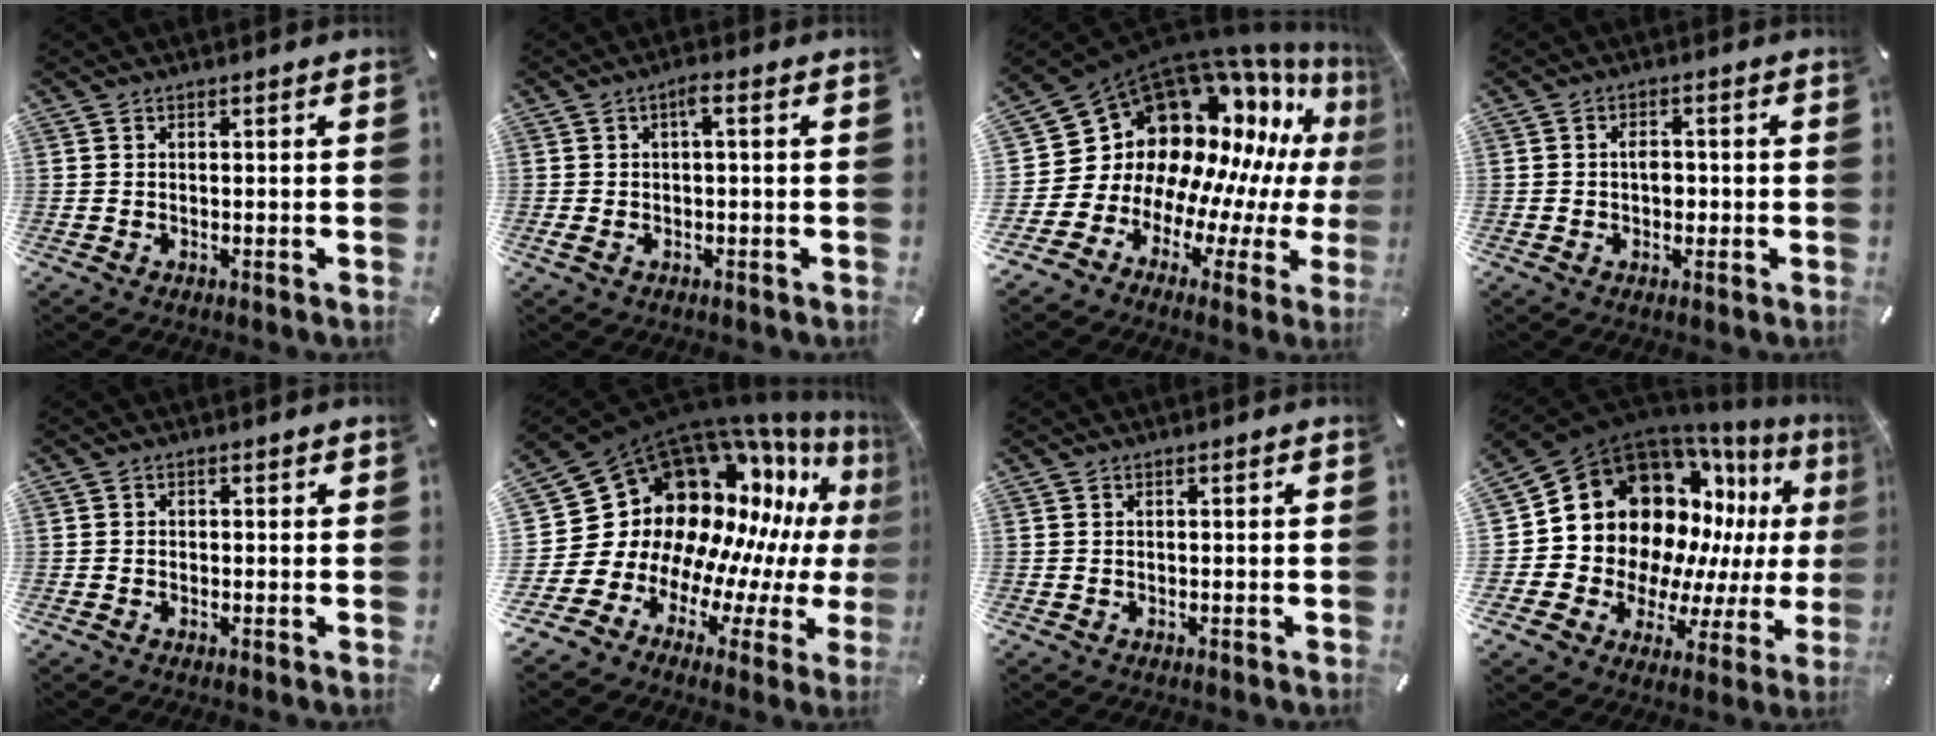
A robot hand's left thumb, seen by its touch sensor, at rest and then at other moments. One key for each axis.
{"total": 3.2, "fx": 0.0, "fy": 0.7, "fz": 3.2, "tx": -0.059, "ty": 0.006, "tz": -0.003}
{"total": 19.7, "fx": 9.5, "fy": 14.4, "fz": 9.4, "tx": -0.150, "ty": -0.133, "tz": 0.205}
{"total": 3.0, "fx": -0.5, "fy": 2.0, "fz": 2.2, "tx": -0.026, "ty": -0.001, "tz": -0.013}
{"total": 0.6, "fx": -0.2, "fy": 0.6, "fz": 0.1, "tx": -0.001, "ty": 0.005, "tz": -0.006}
{"total": 21.0, "fx": 8.7, "fy": 16.3, "fz": 10.1, "tx": -0.139, "ty": -0.151, "tz": 0.205}
{"total": 0.0}
{"total": 19.4, "fx": 7.3, "fy": 15.2, "fz": 9.6, "tx": -0.167, "ty": -0.095, "tz": 0.158}